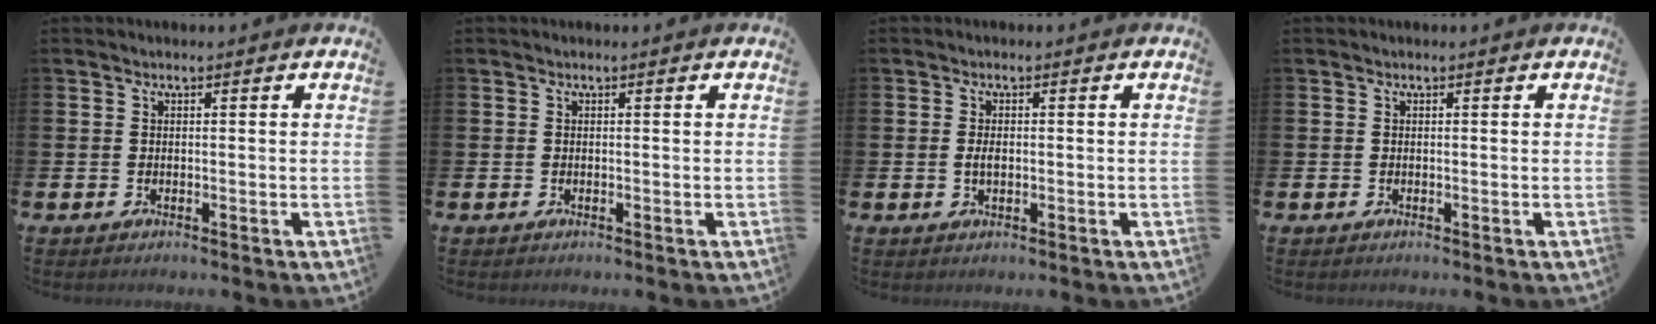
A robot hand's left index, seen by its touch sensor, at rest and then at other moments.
{"total": 0.0}
{"total": 1.7, "force": [-0.1, 0.9, 1.4], "torque": [-0.026, 0.004, -0.004]}
{"total": 0.0}